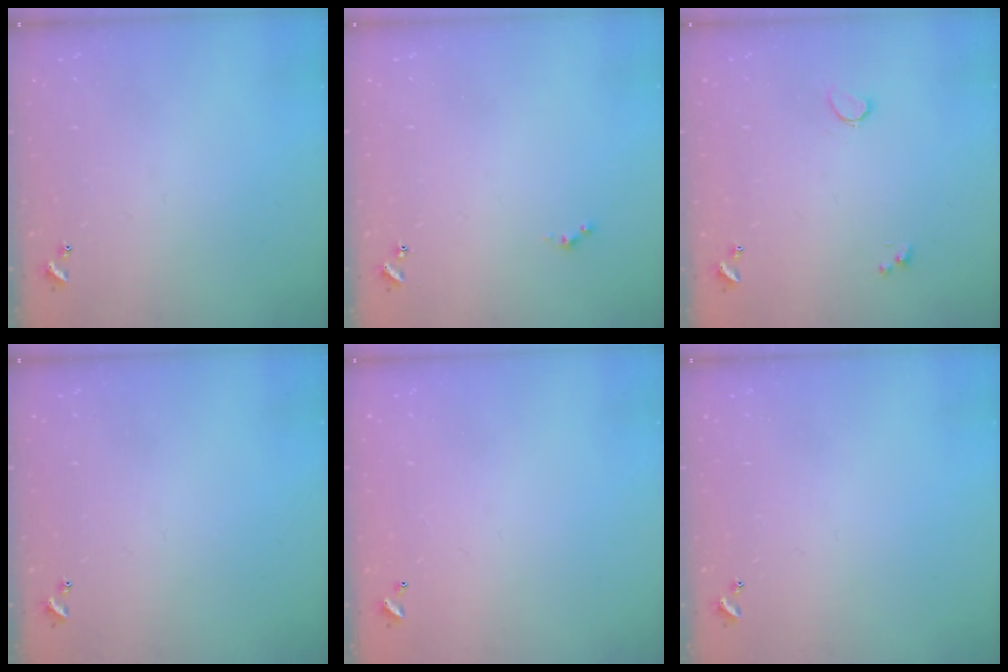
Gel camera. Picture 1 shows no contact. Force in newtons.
{"total": 0.0}
{"total": 0.8, "press": 0.7, "slide": 0.4}
{"total": 0.0}
{"total": 2.8, "press": 2.8, "slide": 0.1}
{"total": 0.0}